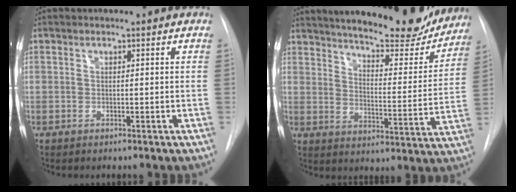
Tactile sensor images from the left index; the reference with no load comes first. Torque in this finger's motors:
{"motor_torque": [0.21, -0.35, 0.66, 0.13]}